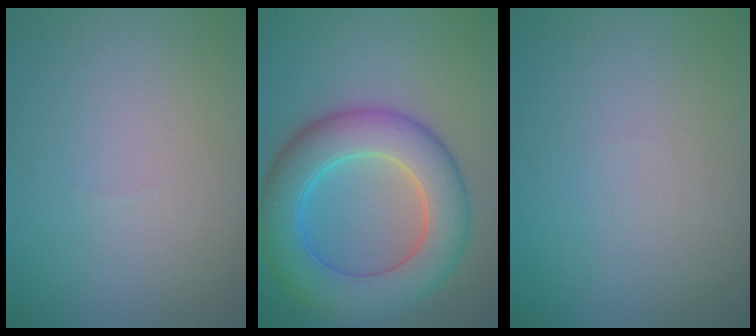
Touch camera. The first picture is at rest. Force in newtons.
{"total": 8.8, "press": 8.8, "slide": 0.3}
{"total": 0.0}